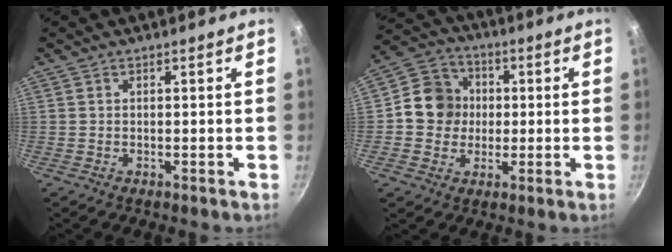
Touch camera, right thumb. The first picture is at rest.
{"total": 9.9, "force": [0.2, 9.1, 3.8], "torque": [-0.028, 0.017, -0.015]}